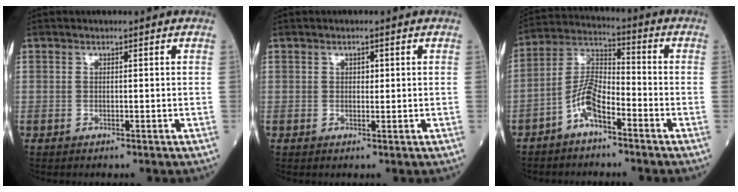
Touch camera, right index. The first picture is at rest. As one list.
[{"total": 1.1, "force": [0.3, 0.7, 0.8], "torque": [-0.008, 0.000, 0.004]}, {"total": 7.4, "force": [-4.2, 2.3, 5.6], "torque": [-0.126, 0.018, -0.083]}]